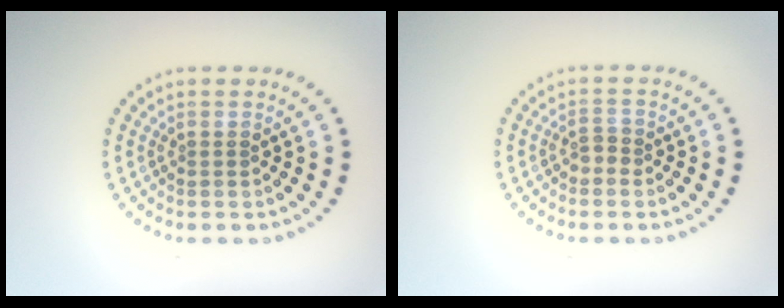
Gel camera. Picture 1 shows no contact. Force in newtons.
{"total": 1.2, "press": 1.1, "slide": 0.5}